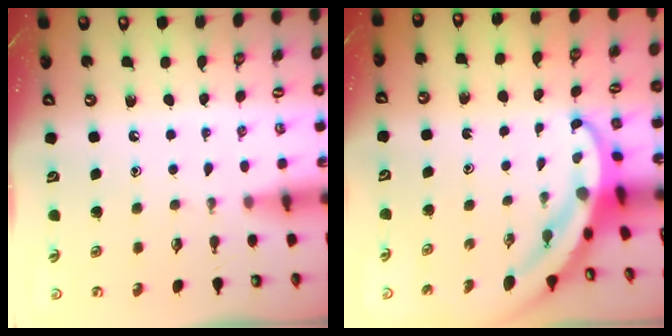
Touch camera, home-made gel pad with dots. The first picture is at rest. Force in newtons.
{"total": 5.1, "press": 5.0, "slide": 0.5}